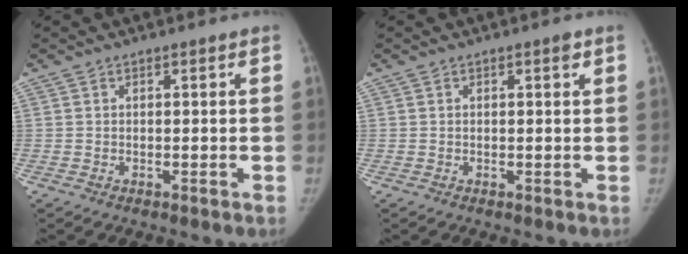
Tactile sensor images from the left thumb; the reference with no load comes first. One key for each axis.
{"total": 1.0, "fx": 0.6, "fy": 0.2, "fz": 0.8, "tx": -0.011, "ty": -0.001, "tz": 0.007}